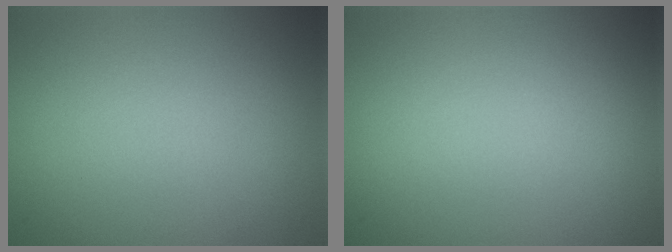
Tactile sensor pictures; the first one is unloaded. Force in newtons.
{"total": 0.0}